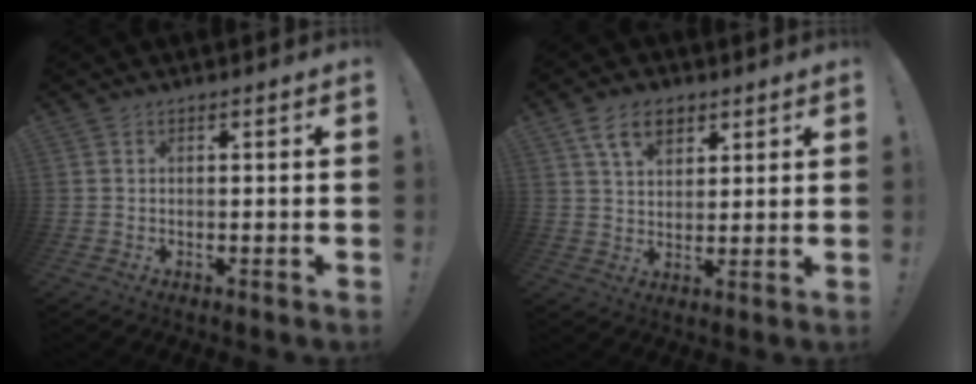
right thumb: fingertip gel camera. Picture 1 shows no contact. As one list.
[{"total": 8.9, "force": [4.9, 5.5, 4.9], "torque": [-0.088, -0.006, 0.094]}]